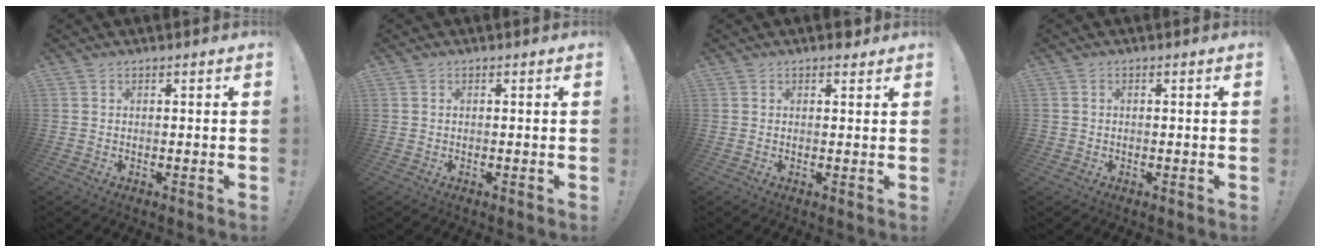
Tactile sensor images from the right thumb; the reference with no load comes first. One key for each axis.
{"total": 0.0}
{"total": 1.6, "fx": 1.4, "fy": 0.6, "fz": 0.5, "tx": 0.012, "ty": -0.008, "tz": 0.022}
{"total": 0.9, "fx": -0.3, "fy": 0.9, "fz": 0.0, "tx": -0.004, "ty": 0.004, "tz": -0.006}